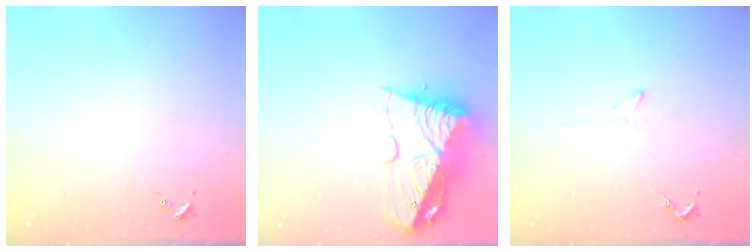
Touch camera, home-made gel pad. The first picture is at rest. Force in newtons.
{"total": 16.6, "press": 16.5, "slide": 1.8}
{"total": 4.2, "press": 4.1, "slide": 0.5}